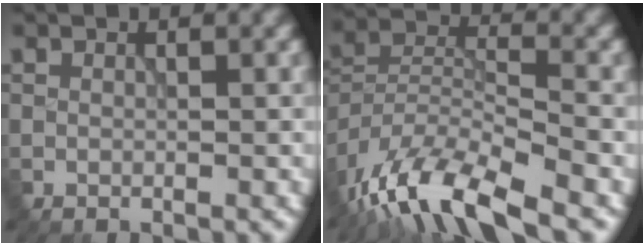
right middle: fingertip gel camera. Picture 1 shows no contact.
{"total": 11.8, "force": [-8.7, 3.4, 7.2], "torque": [-0.140, -0.005, -0.161]}